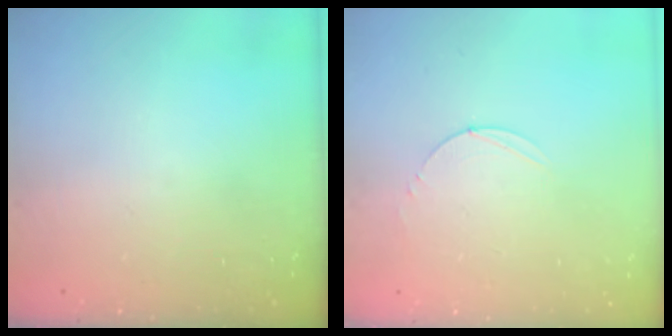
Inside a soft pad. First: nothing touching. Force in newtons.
{"total": 2.8, "press": 2.8, "slide": 0.3}